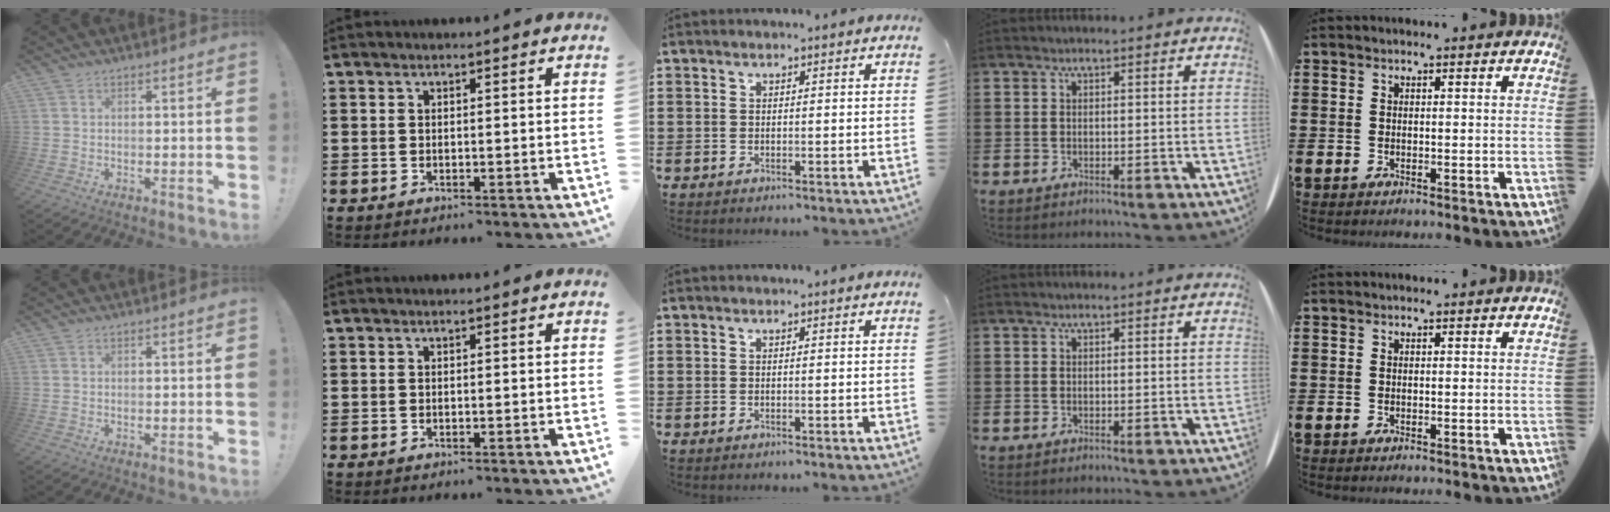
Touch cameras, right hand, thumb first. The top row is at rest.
{}